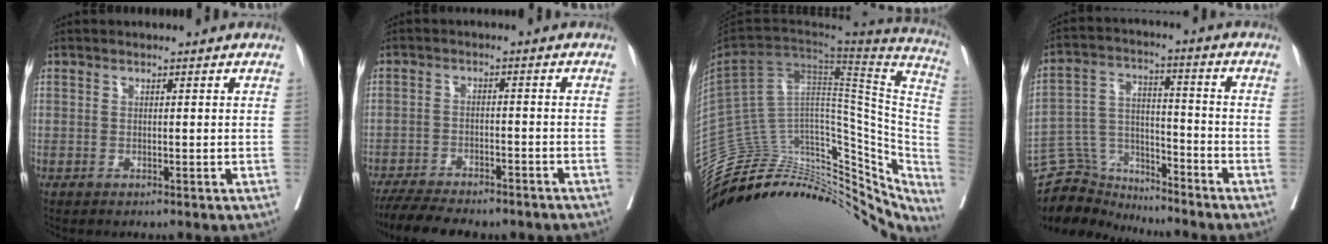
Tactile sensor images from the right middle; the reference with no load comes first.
{"total": 12.3, "force": [-10.5, 3.2, 5.6], "torque": [-0.089, -0.003, -0.149]}
{"total": 36.5, "force": [-28.4, 16.3, 16.2], "torque": [-0.199, 0.057, -0.371]}
{"total": 9.9, "force": [-9.7, 2.3, -0.4], "torque": [0.001, 0.043, -0.181]}